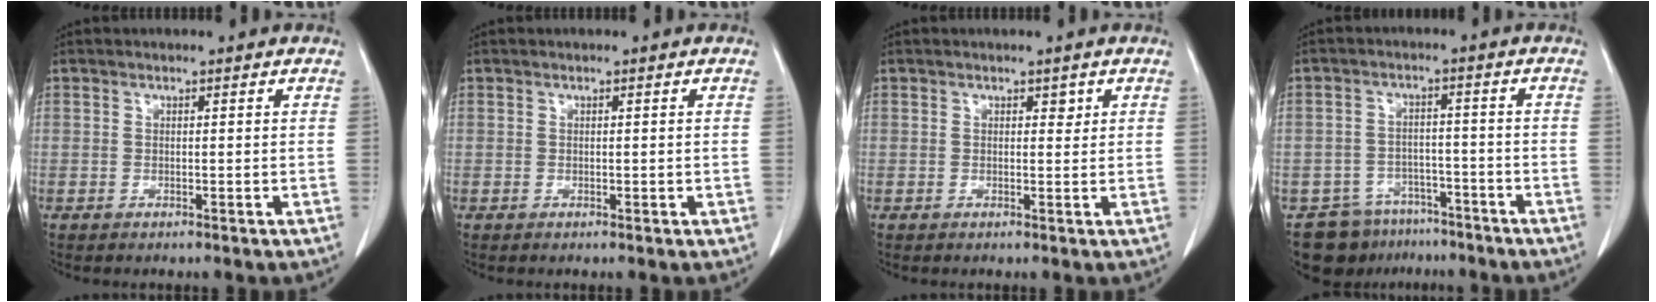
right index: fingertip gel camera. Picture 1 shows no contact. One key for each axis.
{"total": 0.7, "fx": 0.0, "fy": 0.3, "fz": 0.6, "tx": -0.010, "ty": -0.002, "tz": 0.001}
{"total": 1.1, "fx": 0.6, "fy": 0.7, "fz": 0.6, "tx": -0.003, "ty": -0.003, "tz": 0.007}
{"total": 8.9, "fx": -6.6, "fy": 5.8, "fz": 1.1, "tx": -0.011, "ty": 0.019, "tz": -0.092}